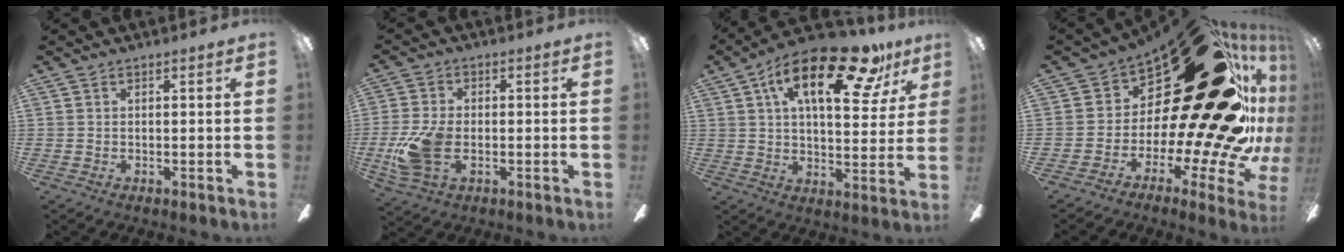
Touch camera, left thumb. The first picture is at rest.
{"total": 10.2, "force": [-2.1, 6.1, 7.8], "torque": [-0.162, 0.006, -0.032]}
{"total": 21.5, "force": [11.6, 8.3, 16.0], "torque": [-0.245, -0.044, 0.185]}
{"total": 41.2, "force": [13.4, 18.6, 34.2], "torque": [-0.405, -0.160, 0.299]}